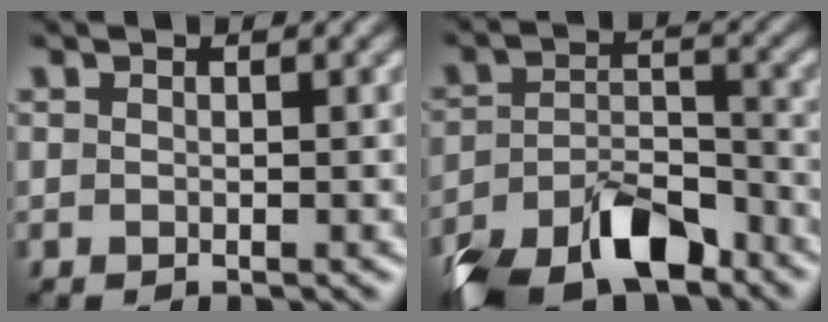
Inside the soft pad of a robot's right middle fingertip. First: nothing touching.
{"total": 8.8, "force": [-6.5, 3.6, 4.6], "torque": [-0.081, -0.009, -0.120]}